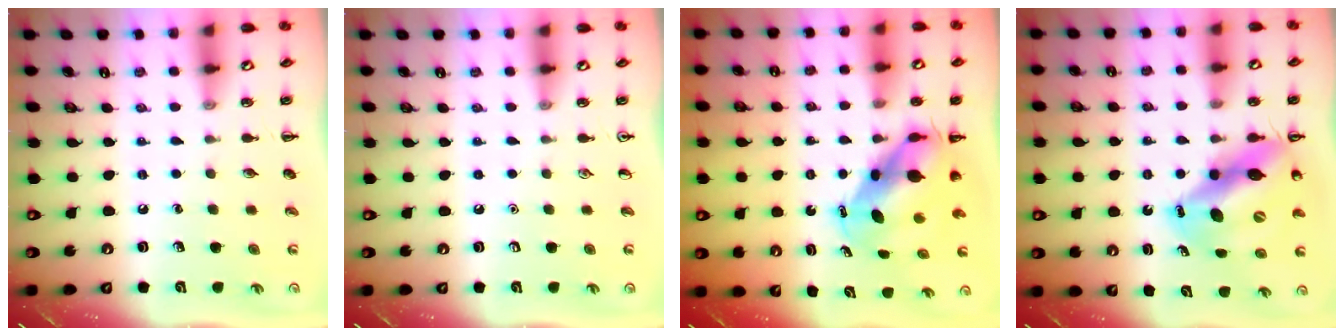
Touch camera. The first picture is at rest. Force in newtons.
{"total": 0.0}
{"total": 7.4, "press": 7.1, "slide": 2.4}
{"total": 13.2, "press": 12.6, "slide": 3.8}